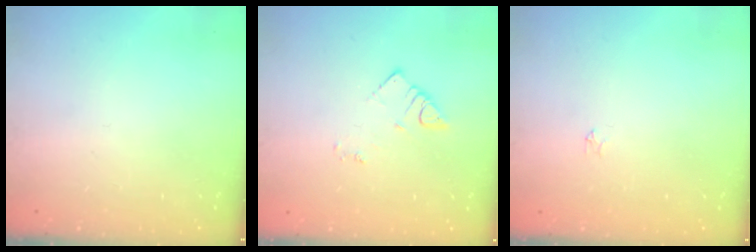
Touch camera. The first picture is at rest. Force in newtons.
{"total": 2.7, "press": 2.7, "slide": 0.4}
{"total": 2.2, "press": 2.2, "slide": 0.3}